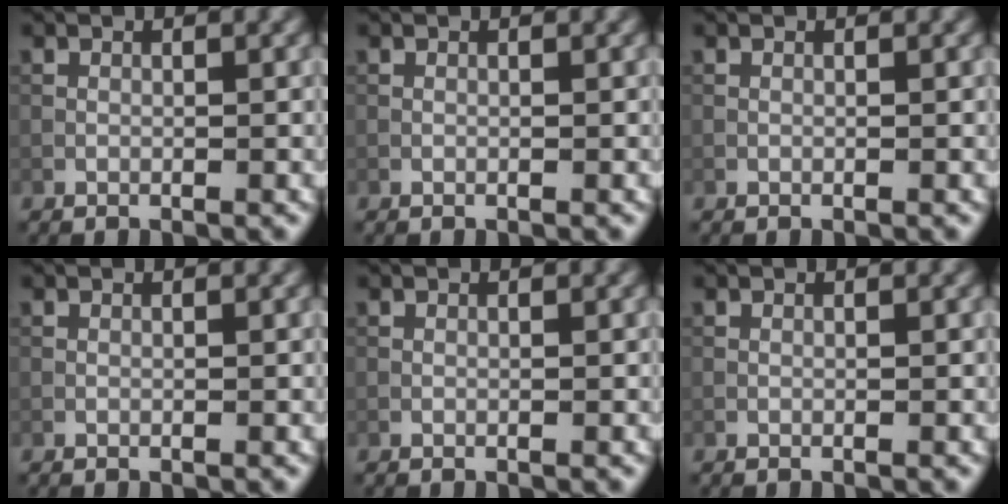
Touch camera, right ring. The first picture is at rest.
{"total": 0.0}
{"total": 0.0}
{"total": 0.0}
{"total": 0.0}
{"total": 0.0}